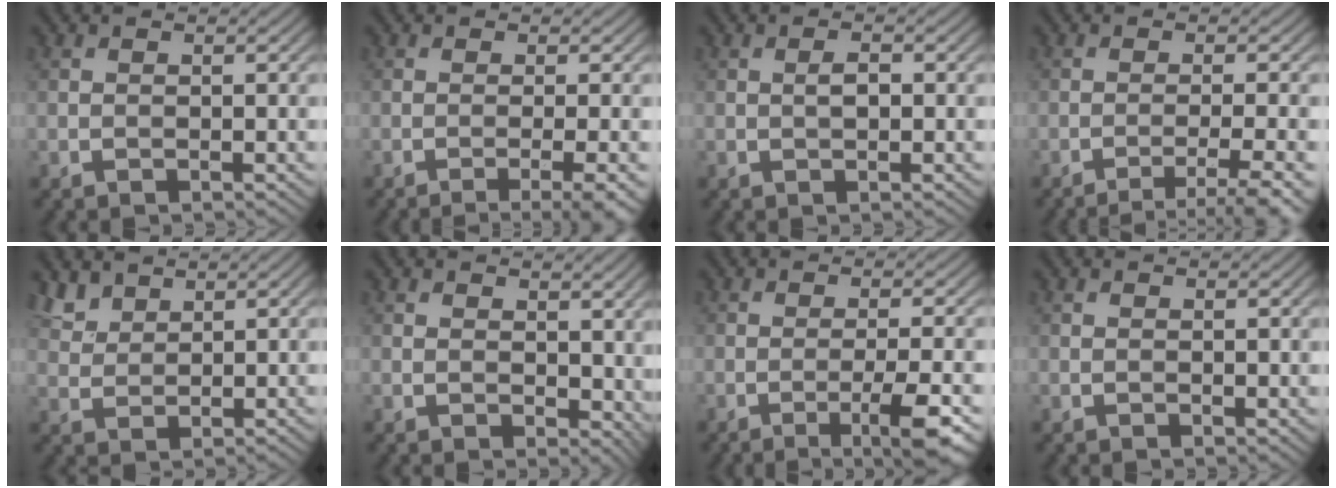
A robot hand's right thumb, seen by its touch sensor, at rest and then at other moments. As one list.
[{"total": 4.4, "force": [-1.7, 0.7, 4.0], "torque": [-0.053, 0.004, -0.034]}, {"total": 1.4, "force": [0.1, 0.6, 1.3], "torque": [-0.023, 0.002, -0.001]}, {"total": 5.1, "force": [-3.1, 0.5, 4.1], "torque": [-0.058, 0.010, -0.059]}, {"total": 3.7, "force": [3.0, 1.6, 1.4], "torque": [-0.040, 0.000, 0.072]}, {"total": 4.4, "force": [2.1, 2.7, 2.9], "torque": [-0.044, -0.005, 0.044]}, {"total": 5.3, "force": [-2.0, 0.6, 4.9], "torque": [-0.073, 0.010, -0.037]}, {"total": 0.5, "force": [0.4, 0.2, 0.3], "torque": [-0.005, -0.002, 0.007]}]